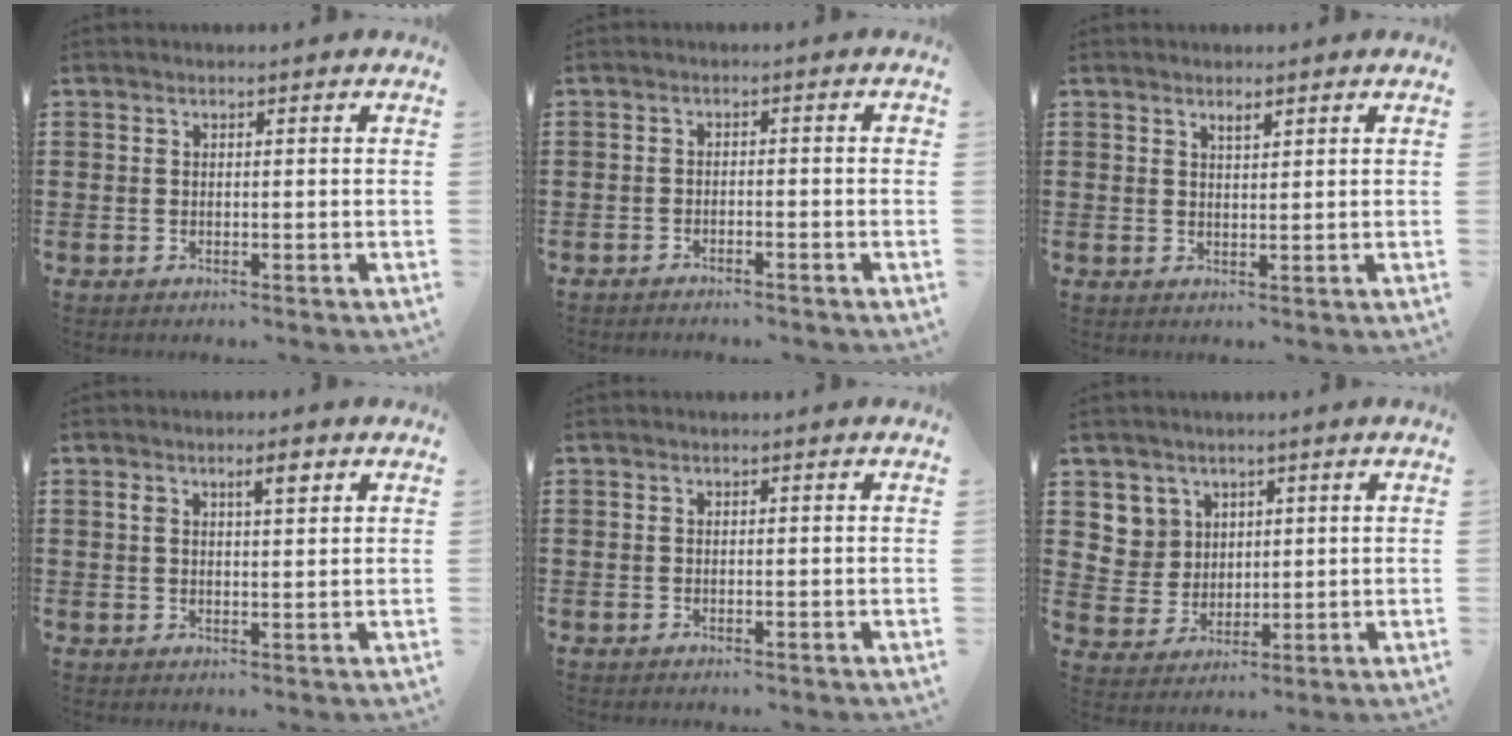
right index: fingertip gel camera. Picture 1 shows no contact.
{"total": 1.7, "force": [-1.7, 0.0, 0.1], "torque": [-0.005, 0.002, -0.036]}
{"total": 1.4, "force": [1.0, 0.4, 0.8], "torque": [-0.018, 0.001, 0.018]}
{"total": 3.2, "force": [1.5, 0.9, 2.7], "torque": [-0.042, -0.001, 0.021]}
{"total": 0.0}
{"total": 5.5, "force": [2.5, 4.8, 0.3], "torque": [-0.036, 0.009, 0.050]}